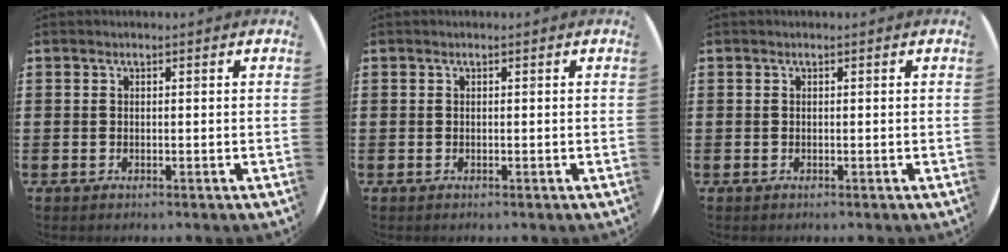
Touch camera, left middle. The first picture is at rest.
{"total": 0.0}
{"total": 0.0}